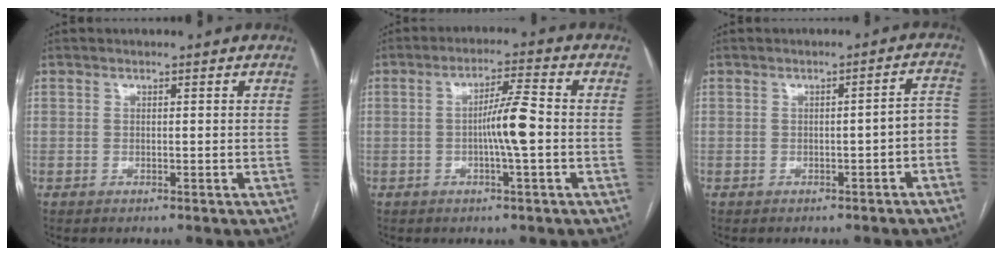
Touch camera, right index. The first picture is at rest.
{"total": 6.1, "force": [-0.9, -0.1, 6.0], "torque": [-0.107, 0.007, -0.017]}
{"total": 3.5, "force": [-1.7, 0.8, 3.0], "torque": [-0.026, 0.019, -0.020]}